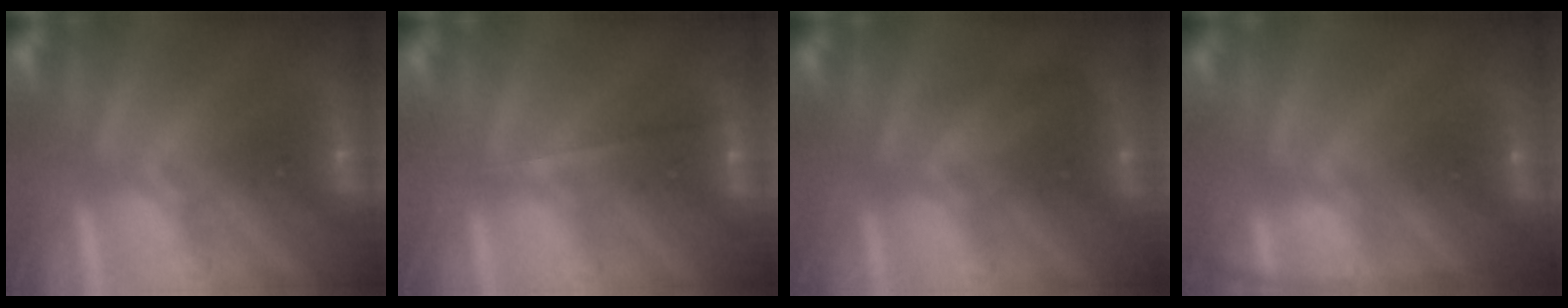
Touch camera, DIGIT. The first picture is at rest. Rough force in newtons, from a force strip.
{"total": 1.7}
{"total": 2.4}
{"total": 7.6}